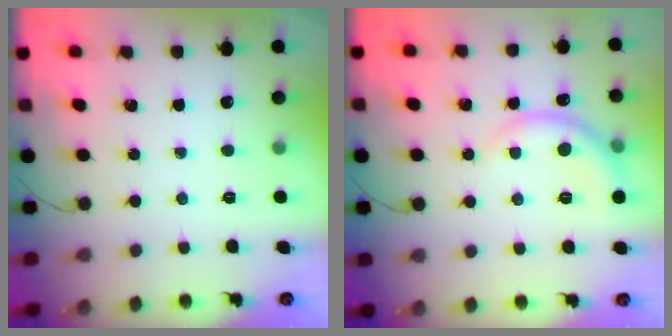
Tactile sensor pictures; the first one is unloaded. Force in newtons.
{"total": 6.3, "press": 6.3, "slide": 0.5}